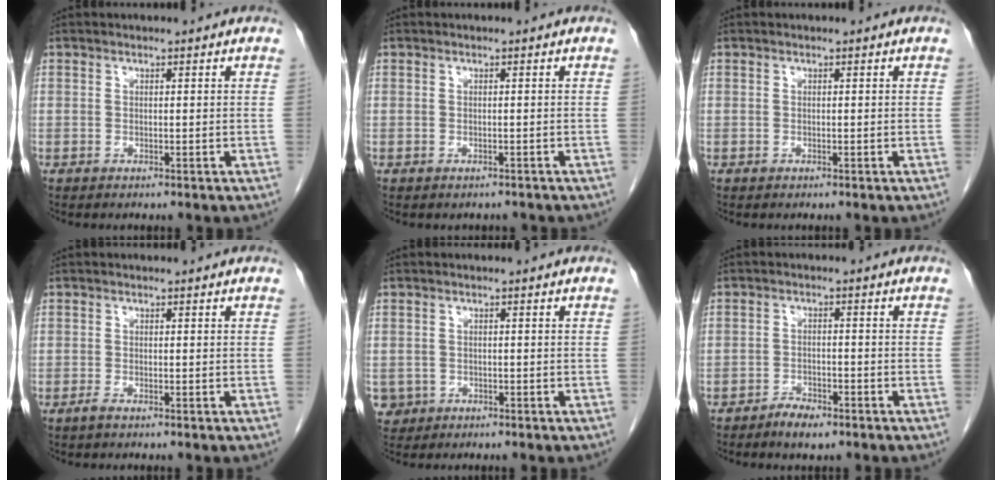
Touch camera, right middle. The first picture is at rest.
{"total": 0.9, "force": [-0.8, 0.5, 0.0], "torque": [-0.007, -0.001, -0.012]}
{"total": 0.0}
{"total": 0.8, "force": [-0.6, 0.1, 0.6], "torque": [-0.017, -0.002, -0.012]}
{"total": 2.8, "force": [-1.1, 2.5, 0.2], "torque": [-0.003, 0.006, -0.017]}
{"total": 3.2, "force": [-2.5, 1.1, 1.6], "torque": [-0.031, 0.001, -0.039]}